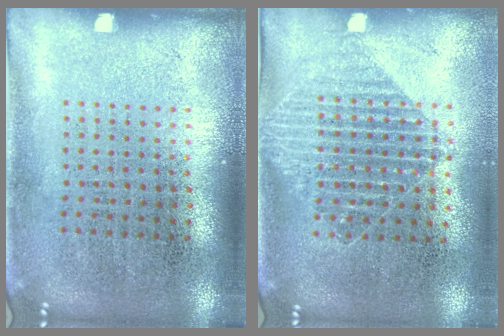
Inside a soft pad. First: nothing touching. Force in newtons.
{"total": 1.5, "press": 1.3, "slide": 0.8}